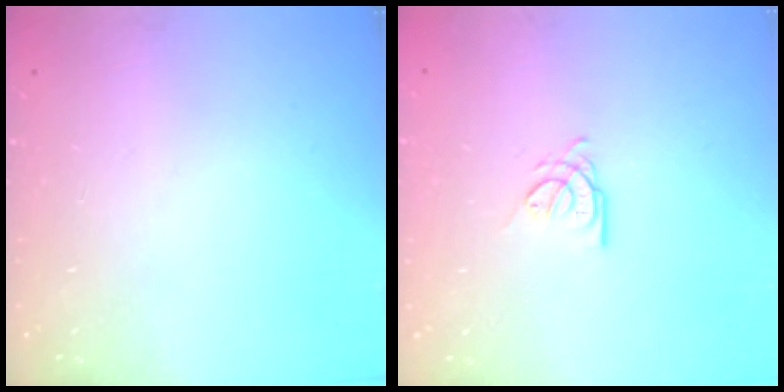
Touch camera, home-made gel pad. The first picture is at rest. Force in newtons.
{"total": 4.2, "press": 4.1, "slide": 0.4}